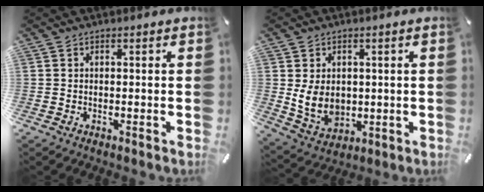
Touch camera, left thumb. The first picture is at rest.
{"total": 8.3, "force": [0.5, 6.7, 5.0], "torque": [-0.106, -0.007, 0.007]}